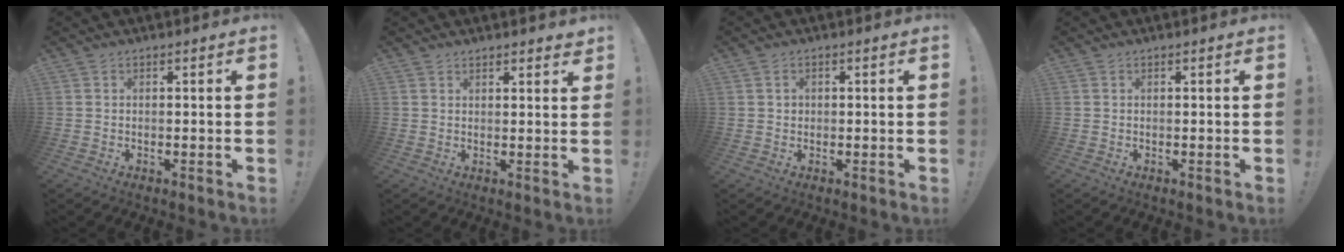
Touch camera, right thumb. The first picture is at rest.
{"total": 2.2, "force": [2.0, 0.8, 0.6], "torque": [-0.007, -0.012, 0.036]}
{"total": 1.3, "force": [0.4, 1.1, 0.5], "torque": [-0.006, 0.000, 0.006]}
{"total": 0.0}